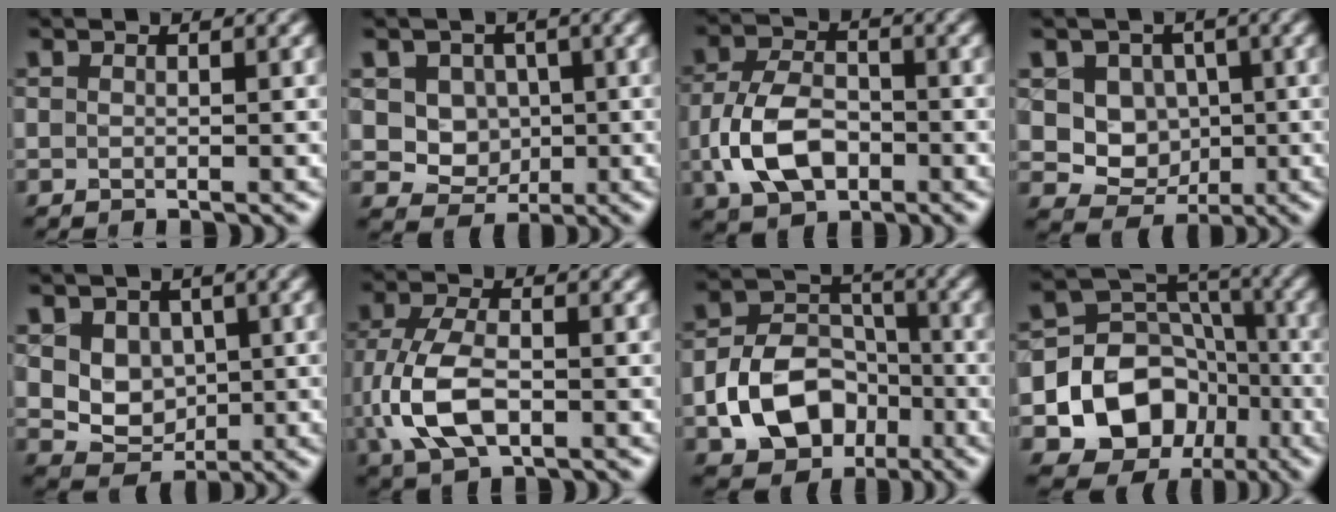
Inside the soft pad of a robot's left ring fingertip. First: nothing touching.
{"total": 5.0, "force": [1.0, 4.4, 2.2], "torque": [-0.033, -0.003, 0.019]}
{"total": 6.2, "force": [-1.7, 4.1, 4.4], "torque": [-0.096, -0.001, -0.036]}
{"total": 5.7, "force": [0.8, 5.1, 2.5], "torque": [-0.030, 0.000, 0.010]}
{"total": 4.1, "force": [0.8, 3.4, 2.2], "torque": [-0.043, -0.011, 0.019]}
{"total": 6.4, "force": [-1.2, 3.6, 5.1], "torque": [-0.122, -0.005, -0.025]}
{"total": 7.9, "force": [-2.8, 5.8, 4.5], "torque": [-0.078, -0.003, -0.053]}
{"total": 12.0, "force": [-4.3, 10.1, 4.7], "torque": [-0.084, -0.005, -0.096]}